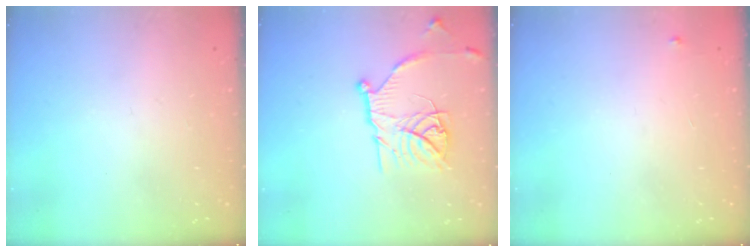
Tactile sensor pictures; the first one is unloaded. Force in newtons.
{"total": 16.4, "press": 16.4, "slide": 1.3}
{"total": 3.2, "press": 3.2, "slide": 0.2}